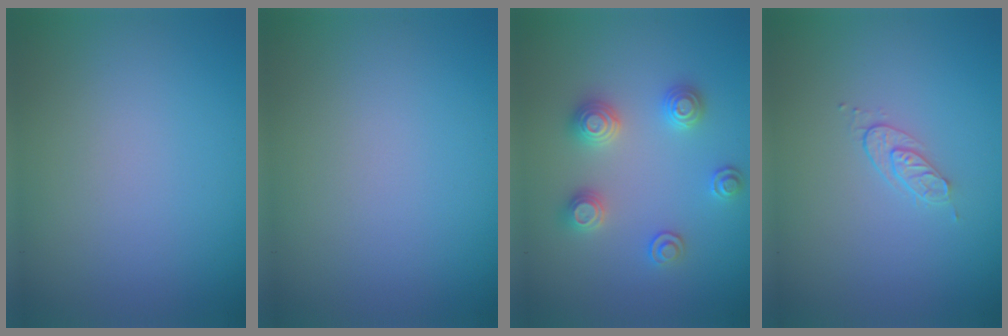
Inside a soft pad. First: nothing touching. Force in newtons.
{"total": 0.0}
{"total": 2.9, "press": 2.8, "slide": 0.8}
{"total": 1.5, "press": 0.8, "slide": 1.3}